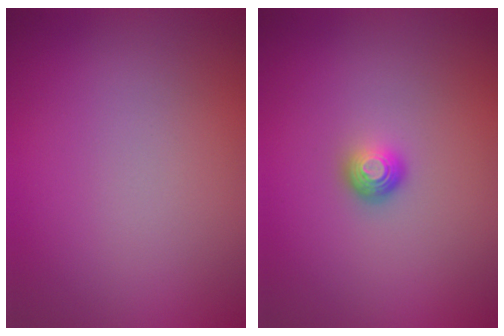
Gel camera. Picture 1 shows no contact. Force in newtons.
{"total": 1.5, "press": 1.1, "slide": 1.1}